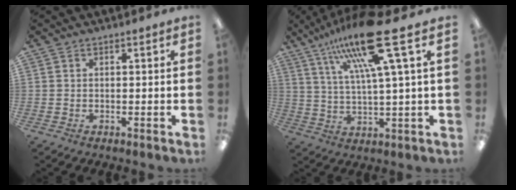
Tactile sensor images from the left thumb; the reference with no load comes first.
{"total": 19.3, "force": [11.6, 2.8, 15.2], "torque": [-0.283, -0.043, 0.179]}